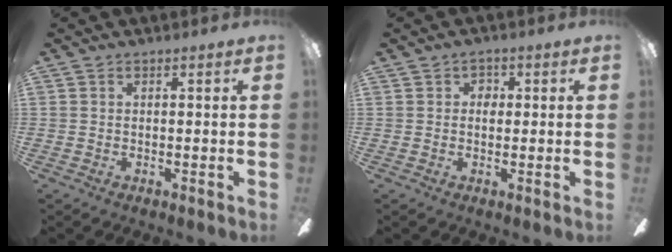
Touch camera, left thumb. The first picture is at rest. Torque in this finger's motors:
{"motor_torque": [-0.17, 0.31, -0.16, -0.26, -0.07]}